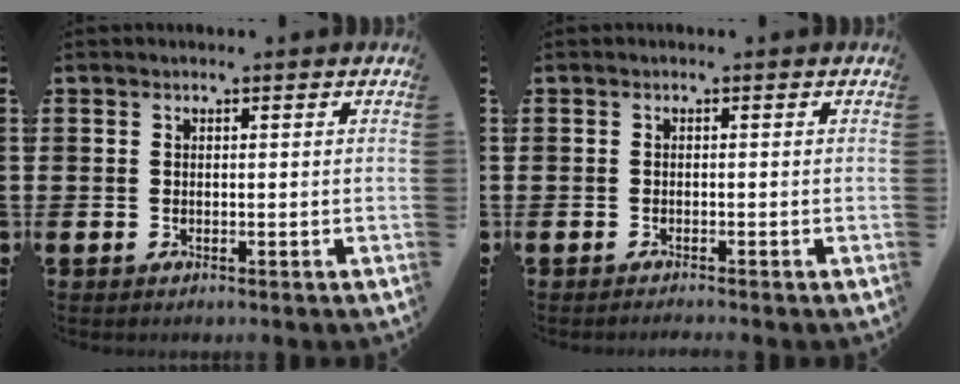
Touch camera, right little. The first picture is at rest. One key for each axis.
{"total": 0.5, "fx": -0.5, "fy": -0.1, "fz": 0.1, "tx": -0.001, "ty": -0.002, "tz": -0.010}